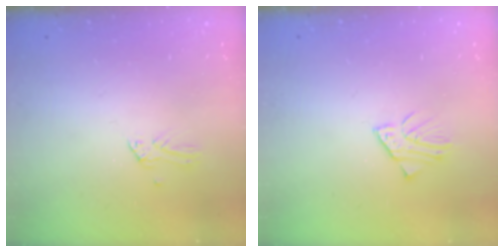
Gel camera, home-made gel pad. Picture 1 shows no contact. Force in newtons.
{"total": 2.8, "press": 2.8, "slide": 0.3}